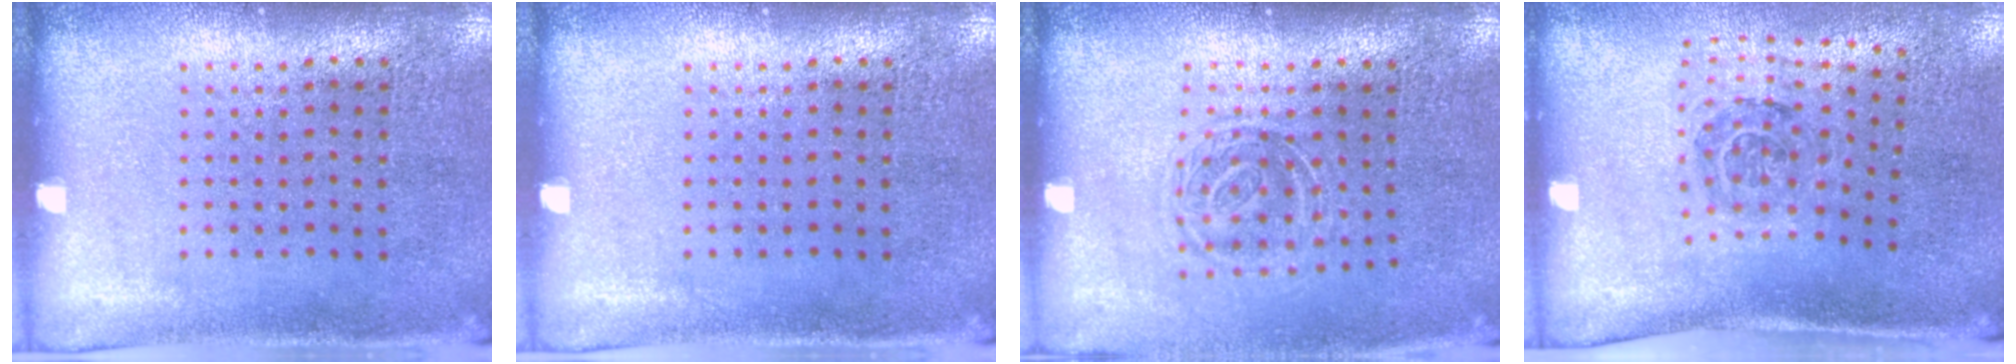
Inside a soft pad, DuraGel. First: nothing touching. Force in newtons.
{"total": 0.0}
{"total": 1.3, "press": 1.0, "slide": 0.8}
{"total": 1.3, "press": 1.1, "slide": 0.7}